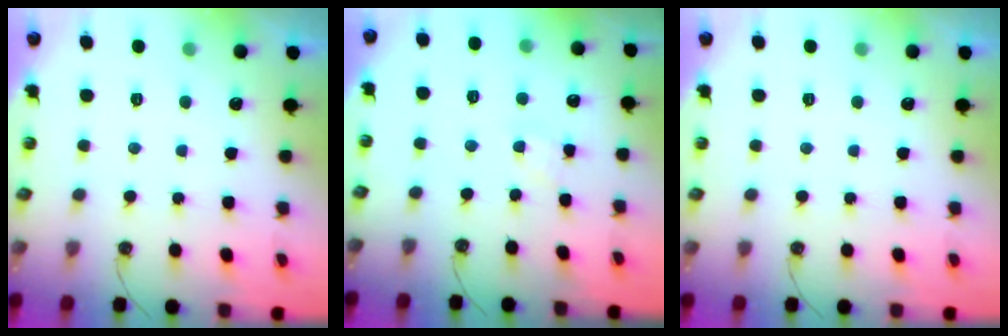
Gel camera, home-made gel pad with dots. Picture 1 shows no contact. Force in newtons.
{"total": 1.4, "press": 1.4, "slide": 0.2}
{"total": 0.0}